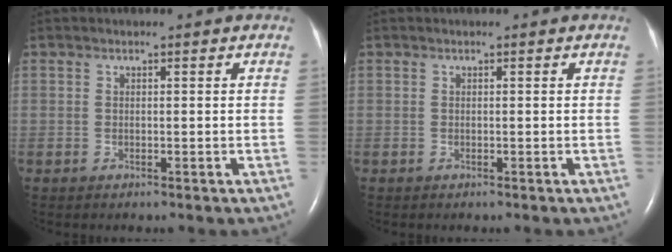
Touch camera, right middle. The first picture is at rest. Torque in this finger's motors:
{"motor_torque": [-0.04, 0.11, 0.00, 0.01]}